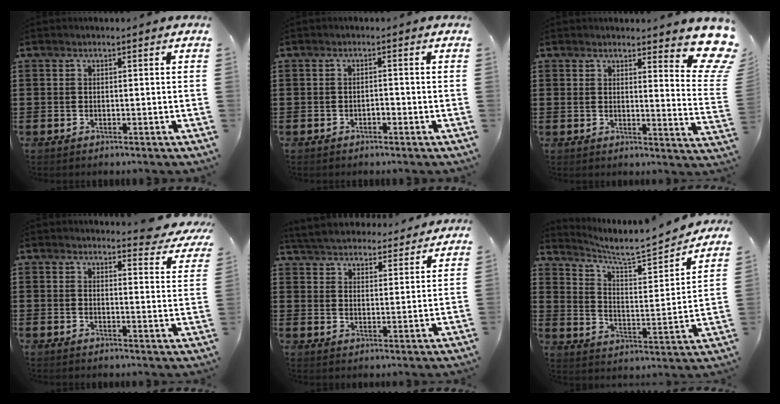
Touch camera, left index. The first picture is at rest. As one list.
[{"total": 1.0, "force": [-0.8, 0.4, 0.4], "torque": [-0.014, -0.001, -0.016]}, {"total": 6.6, "force": [5.1, 1.4, 3.9], "torque": [-0.047, -0.032, 0.084]}, {"total": 4.5, "force": [4.2, 0.2, 1.5], "torque": [-0.028, -0.022, 0.074]}, {"total": 4.9, "force": [4.8, 0.6, 0.2], "torque": [-0.030, -0.030, 0.083]}, {"total": 5.3, "force": [5.1, 0.2, 1.6], "torque": [-0.059, -0.044, 0.078]}]